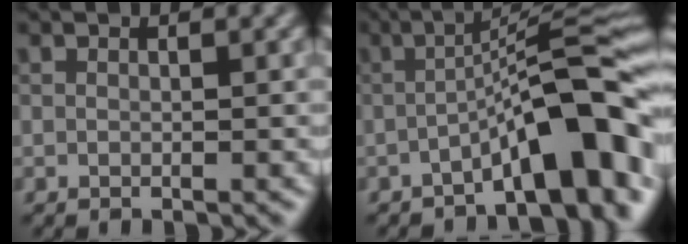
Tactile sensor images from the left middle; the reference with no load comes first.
{"total": 9.4, "force": [-4.2, 1.9, 8.2], "torque": [-0.105, 0.026, -0.072]}